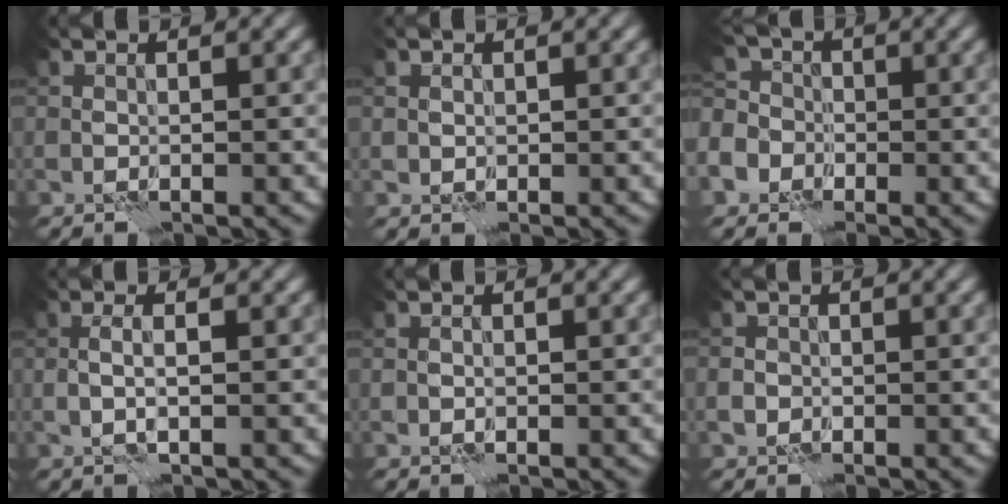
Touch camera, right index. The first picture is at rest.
{"total": 0.8, "force": [0.3, 0.8, 0.1], "torque": [0.002, 0.000, 0.005]}
{"total": 6.5, "force": [-3.0, 5.3, 2.1], "torque": [-0.039, 0.003, -0.073]}
{"total": 1.3, "force": [0.1, 0.0, 1.2], "torque": [-0.022, 0.001, -0.002]}
{"total": 0.5, "force": [-0.2, 0.4, 0.3], "torque": [-0.005, 0.002, -0.005]}
{"total": 0.9, "force": [-0.4, 0.8, 0.1], "torque": [0.004, 0.000, -0.013]}